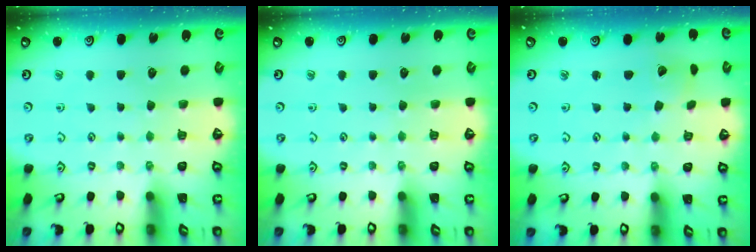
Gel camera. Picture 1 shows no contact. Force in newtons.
{"total": 0.0}
{"total": 3.0, "press": 3.0, "slide": 0.4}